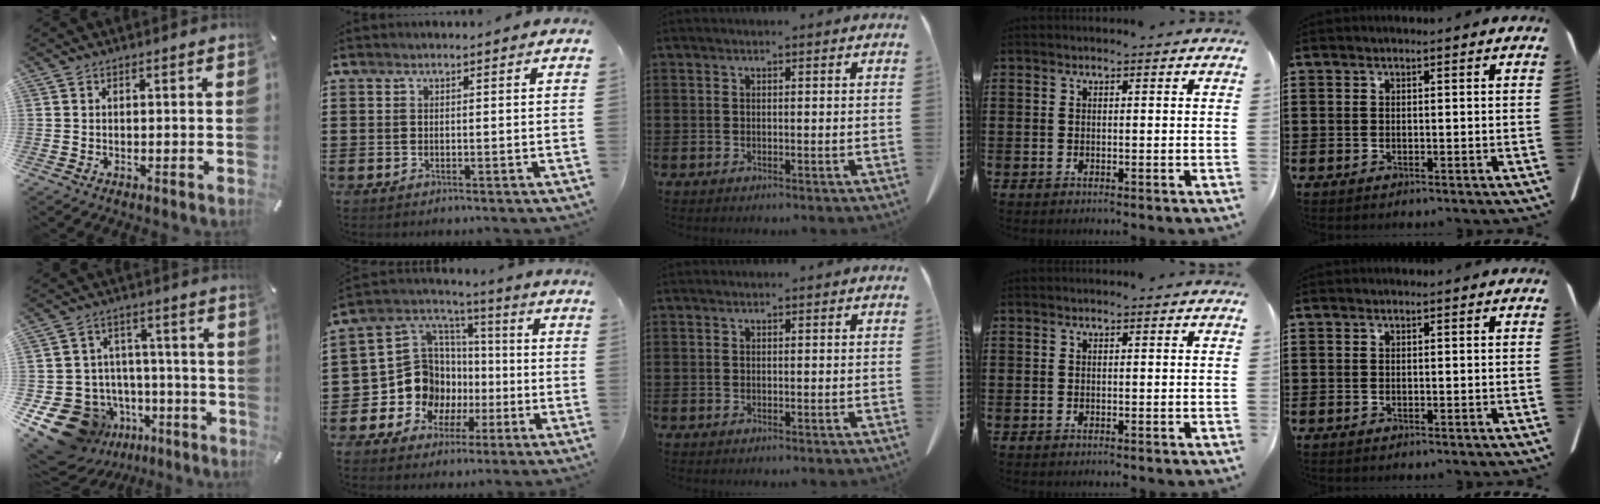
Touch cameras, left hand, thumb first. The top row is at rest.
{"thumb": {"total": 17.7, "force": [-9.3, 13.3, 7.0], "torque": [-0.113, 0.054, -0.129]}, "index": {"total": 11.9, "force": [-2.4, 10.8, 4.3], "torque": [-0.139, -0.006, -0.035]}}